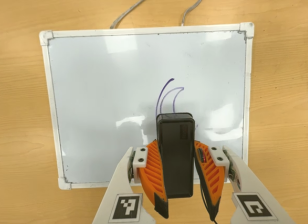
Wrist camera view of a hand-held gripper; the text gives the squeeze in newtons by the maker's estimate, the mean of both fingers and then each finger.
{"total": 7.1, "left": 5.7, "right": 8.4}